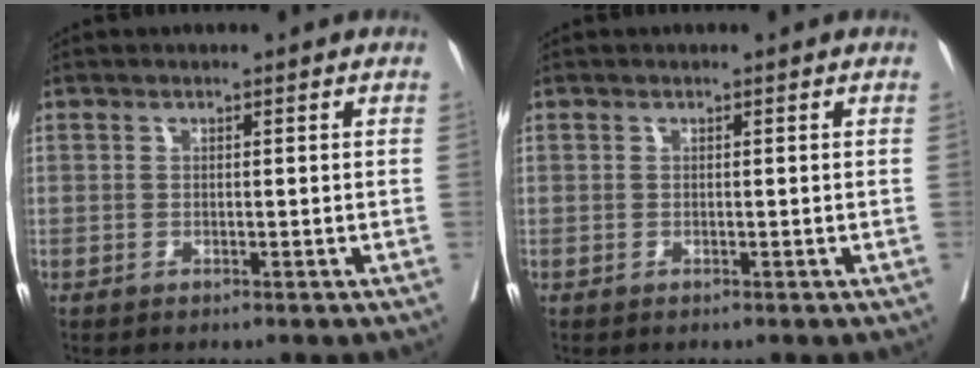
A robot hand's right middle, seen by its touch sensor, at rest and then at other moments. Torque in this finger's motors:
{"motor_torque": [-0.01, -0.01, 0.02, 0.00]}